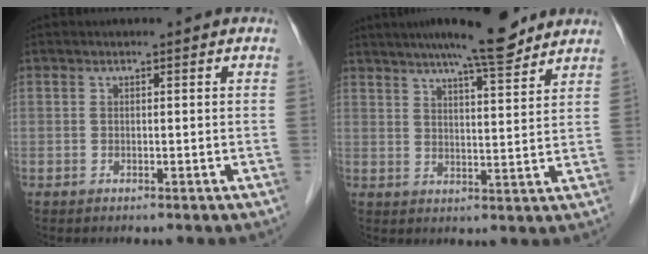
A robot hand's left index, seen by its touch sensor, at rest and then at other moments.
{"total": 11.5, "force": [9.7, 1.2, 6.1], "torque": [-0.092, 0.013, 0.137]}